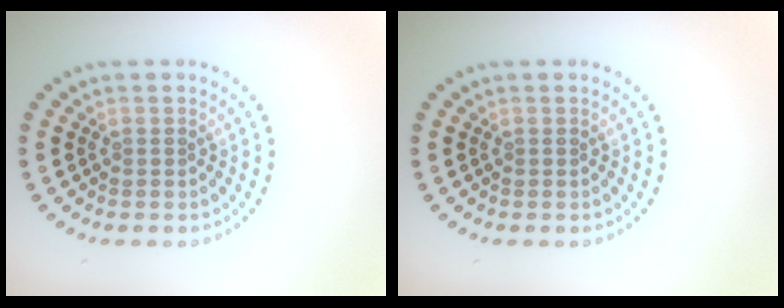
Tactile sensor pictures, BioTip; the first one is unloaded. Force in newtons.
{"total": 0.0}